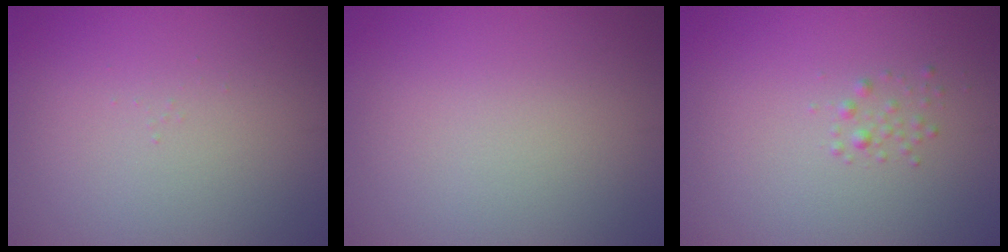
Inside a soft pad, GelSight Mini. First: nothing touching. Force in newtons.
{"total": 0.0}
{"total": 0.9, "press": 0.9, "slide": 0.0}